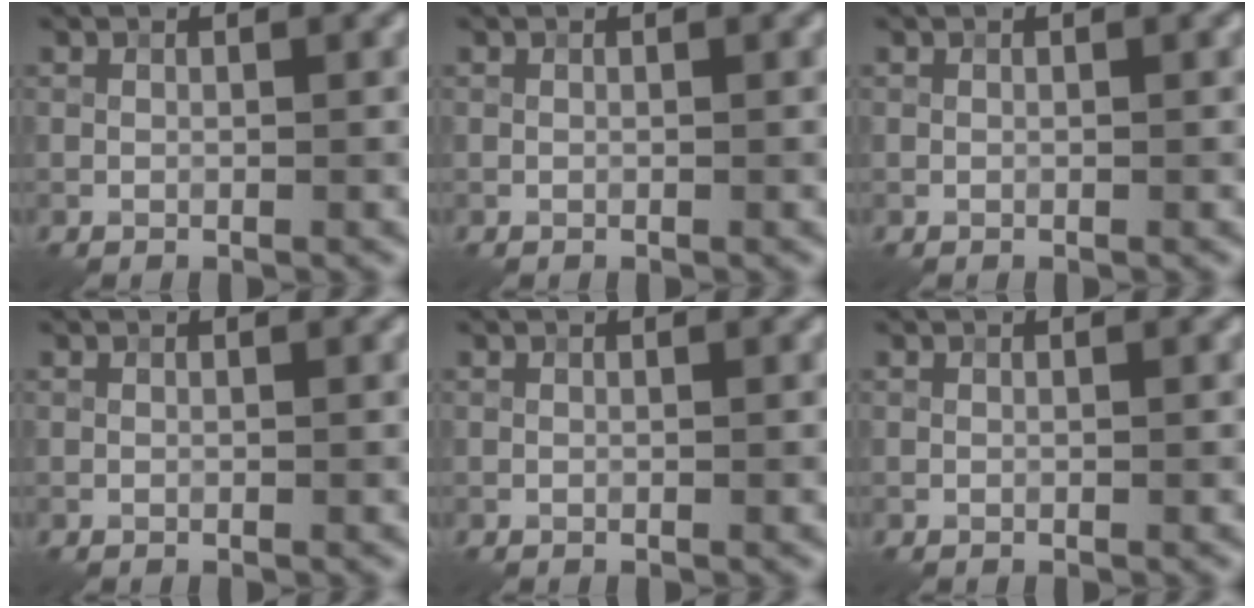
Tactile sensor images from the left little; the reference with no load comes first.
{"total": 0.0}
{"total": 0.0}
{"total": 0.0}
{"total": 0.0}
{"total": 0.0}